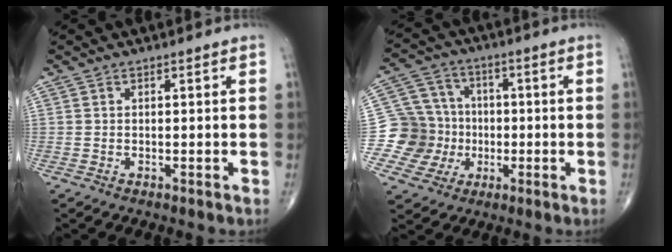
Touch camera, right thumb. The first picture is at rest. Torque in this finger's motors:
{"motor_torque": [0.28, 0.26, -0.11, -0.04, -0.03]}